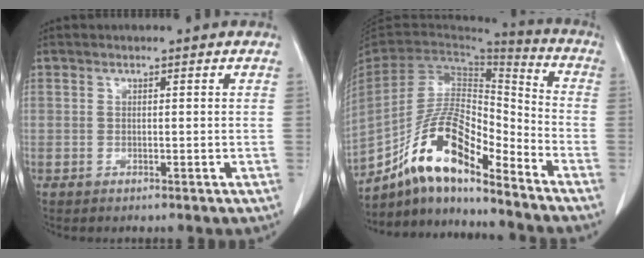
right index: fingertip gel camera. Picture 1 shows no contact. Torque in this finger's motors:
{"motor_torque": [1.17, -0.96, 0.62, 0.11]}